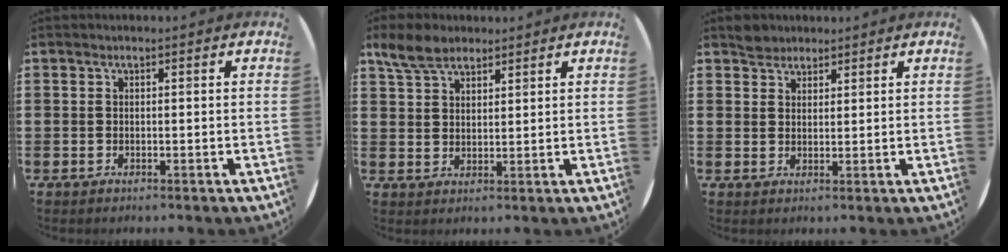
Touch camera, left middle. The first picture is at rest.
{"total": 5.6, "force": [4.6, 2.3, 2.1], "torque": [-0.053, -0.002, 0.089]}
{"total": 2.4, "force": [2.2, 1.0, -0.1], "torque": [0.005, 0.002, 0.043]}